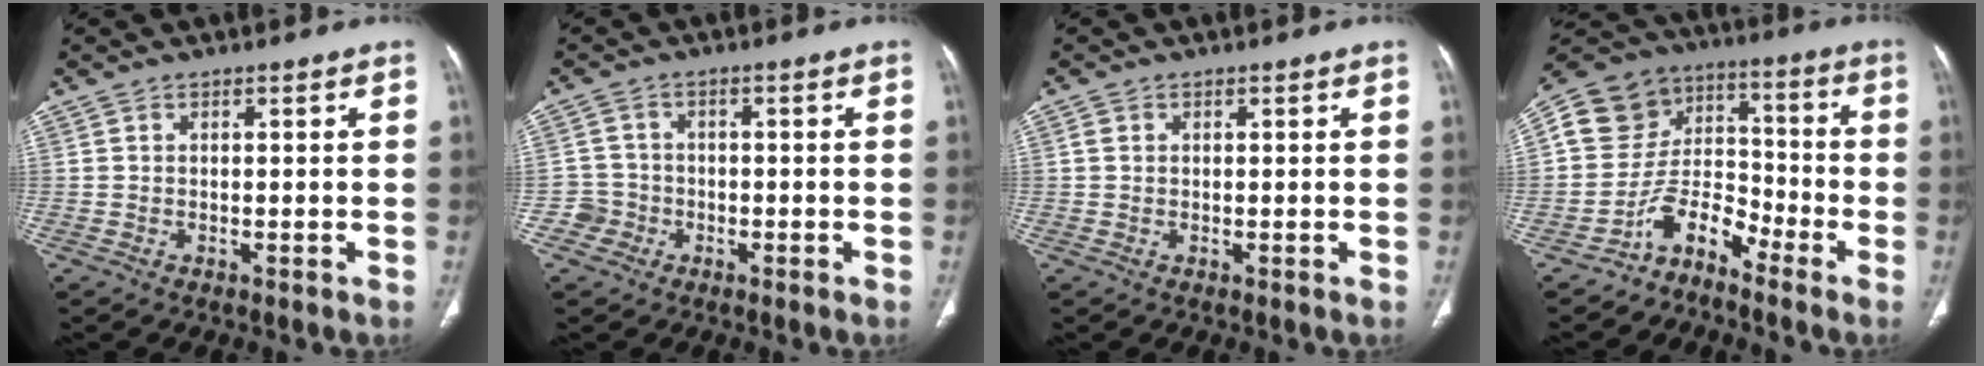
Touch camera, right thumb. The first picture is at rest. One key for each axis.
{"total": 3.6, "fx": -1.6, "fy": 3.2, "fz": -0.3, "tx": 0.026, "ty": 0.018, "tz": -0.038}
{"total": 1.0, "fx": 0.2, "fy": 0.9, "fz": 0.4, "tx": -0.002, "ty": 0.003, "tz": 0.003}
{"total": 11.2, "fx": -6.9, "fy": 8.0, "fz": 3.6, "tx": -0.025, "ty": 0.101, "tz": -0.140}